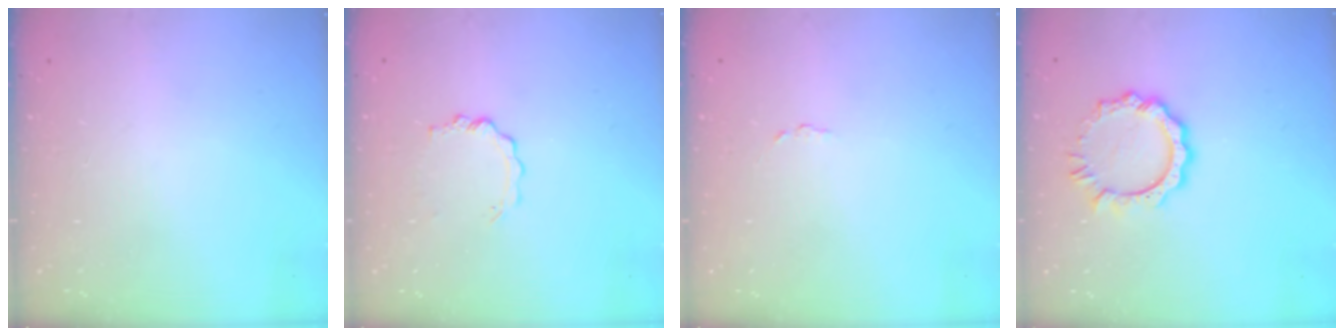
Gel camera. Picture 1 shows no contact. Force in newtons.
{"total": 3.0, "press": 3.0, "slide": 0.3}
{"total": 1.7, "press": 1.7, "slide": 0.1}
{"total": 7.7, "press": 7.7, "slide": 0.7}